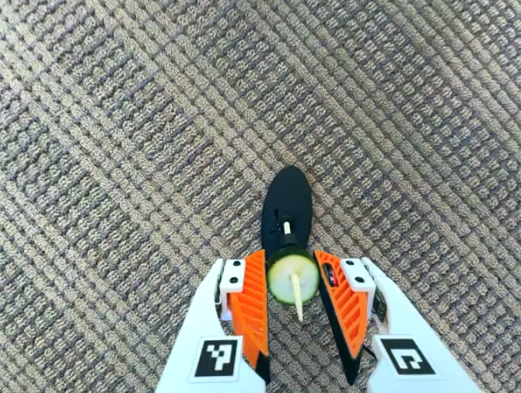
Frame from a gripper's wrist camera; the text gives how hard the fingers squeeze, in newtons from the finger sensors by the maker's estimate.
{"total": 9.9, "left": 9.5, "right": 10.2}